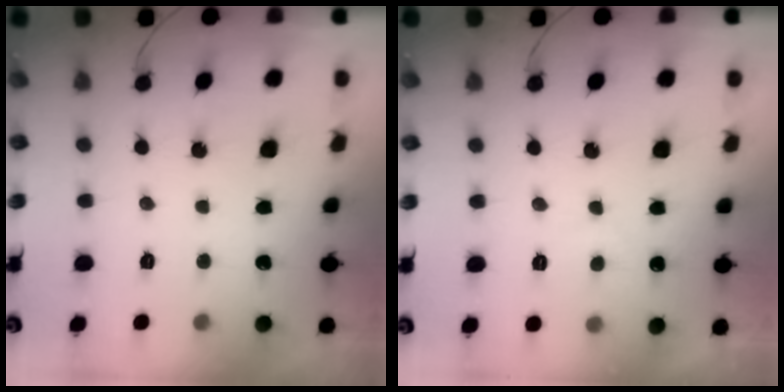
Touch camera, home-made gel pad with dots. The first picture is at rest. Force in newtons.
{"total": 3.4, "press": 3.4, "slide": 0.3}